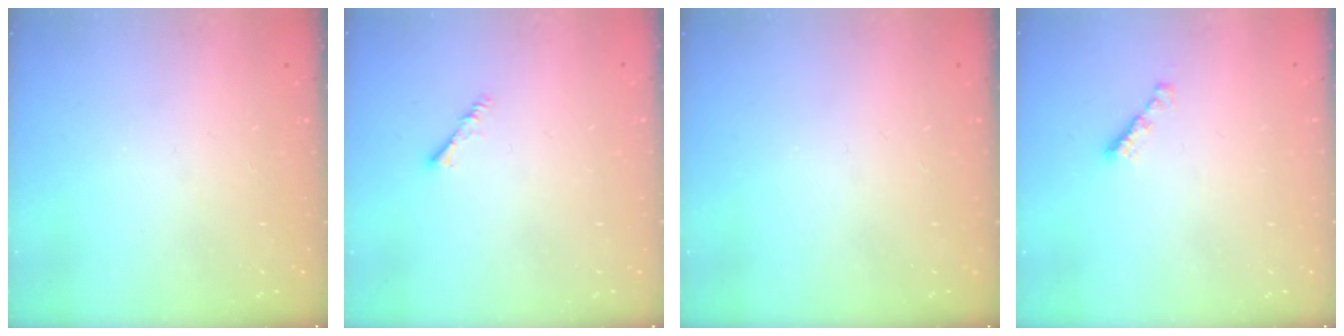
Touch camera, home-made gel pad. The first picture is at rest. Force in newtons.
{"total": 1.9, "press": 1.9, "slide": 0.4}
{"total": 0.0}
{"total": 2.4, "press": 2.4, "slide": 0.4}